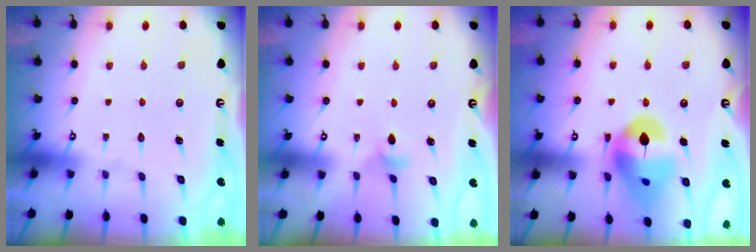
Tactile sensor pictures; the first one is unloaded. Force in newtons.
{"total": 4.6, "press": 4.6, "slide": 0.8}
{"total": 16.1, "press": 15.9, "slide": 2.1}